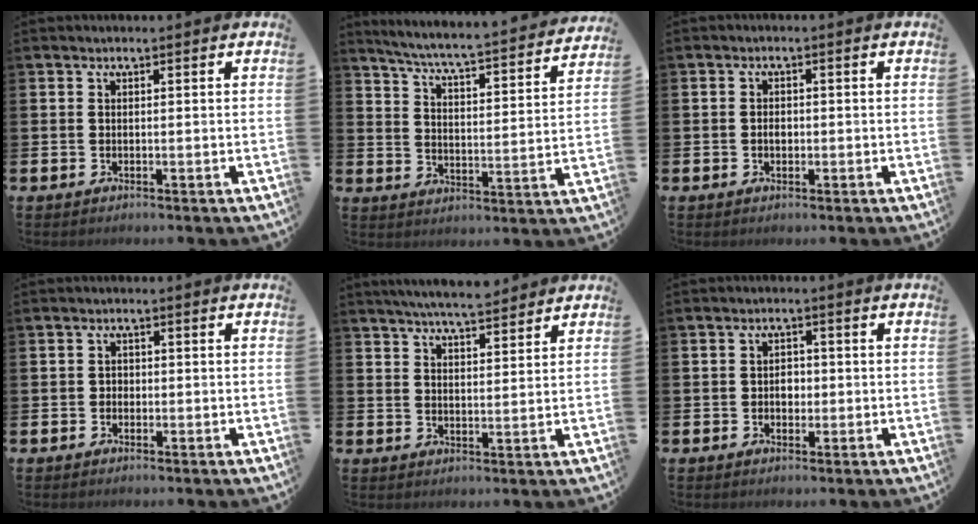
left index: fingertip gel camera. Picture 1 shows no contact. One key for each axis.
{"total": 5.6, "fx": 5.2, "fy": -0.1, "fz": 2.0, "tx": -0.067, "ty": -0.050, "tz": 0.082}
{"total": 1.5, "fx": -0.2, "fy": 1.0, "fz": 1.1, "tx": -0.003, "ty": 0.000, "tz": -0.010}
{"total": 1.2, "fx": -0.3, "fy": 1.1, "fz": 0.4, "tx": 0.000, "ty": 0.003, "tz": -0.011}
{"total": 6.1, "fx": 5.9, "fy": 0.4, "fz": 1.4, "tx": -0.037, "ty": -0.026, "tz": 0.106}
{"total": 2.0, "fx": -0.2, "fy": 1.7, "fz": 1.1, "tx": 0.001, "ty": -0.002, "tz": -0.012}